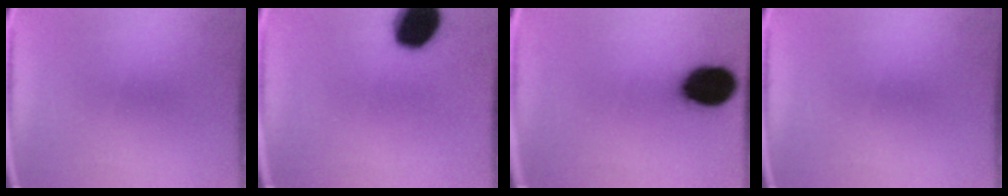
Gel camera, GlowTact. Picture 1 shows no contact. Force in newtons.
{"total": 16.5}
{"total": 15.5}
{"total": 0.0}